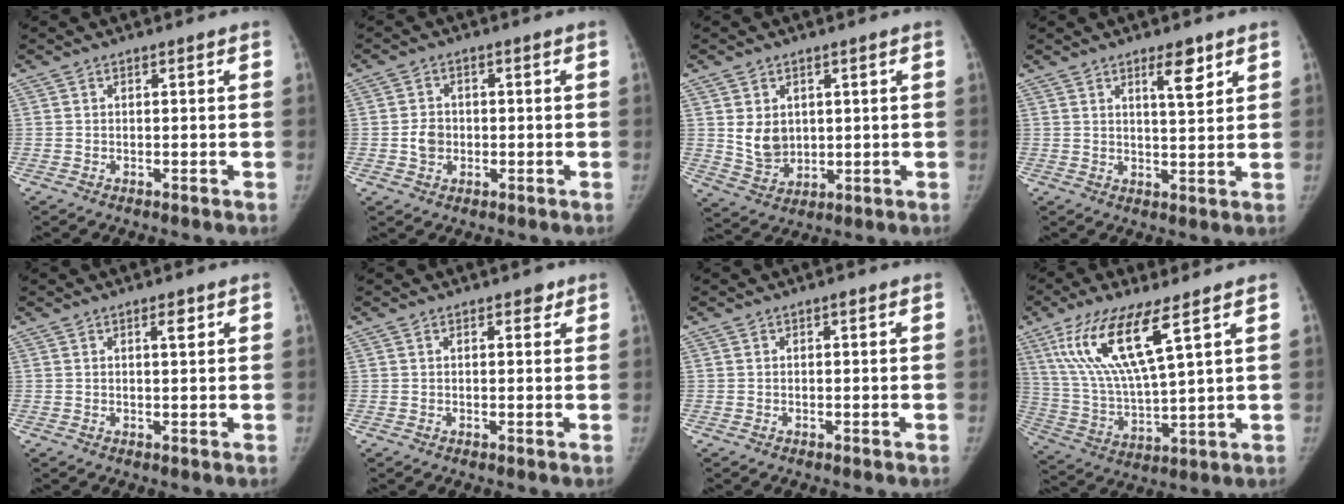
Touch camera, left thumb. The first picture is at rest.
{"total": 3.6, "force": [-0.6, 3.1, 1.7], "torque": [-0.015, 0.005, -0.014]}
{"total": 6.4, "force": [1.4, 5.1, 3.6], "torque": [-0.039, -0.022, 0.041]}
{"total": 5.1, "force": [3.2, 1.4, 3.8], "torque": [-0.047, -0.023, 0.051]}
{"total": 1.9, "force": [1.0, 0.5, 1.6], "torque": [-0.020, -0.004, 0.016]}
{"total": 1.7, "force": [1.1, 1.0, 0.9], "torque": [0.006, -0.005, 0.007]}
{"total": 0.5, "force": [0.2, 0.2, 0.4], "torque": [-0.005, 0.000, 0.002]}
{"total": 15.7, "force": [7.9, 3.4, 13.2], "torque": [-0.276, -0.035, 0.162]}